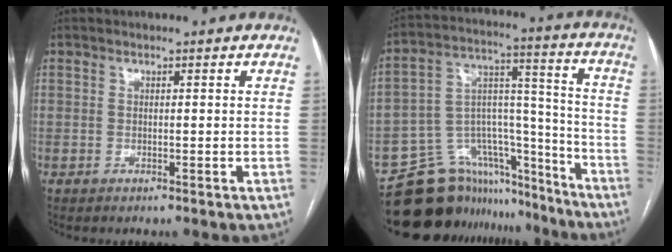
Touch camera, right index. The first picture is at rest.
{"total": 19.2, "force": [-16.6, 8.7, 4.3], "torque": [-0.059, 0.081, -0.252]}